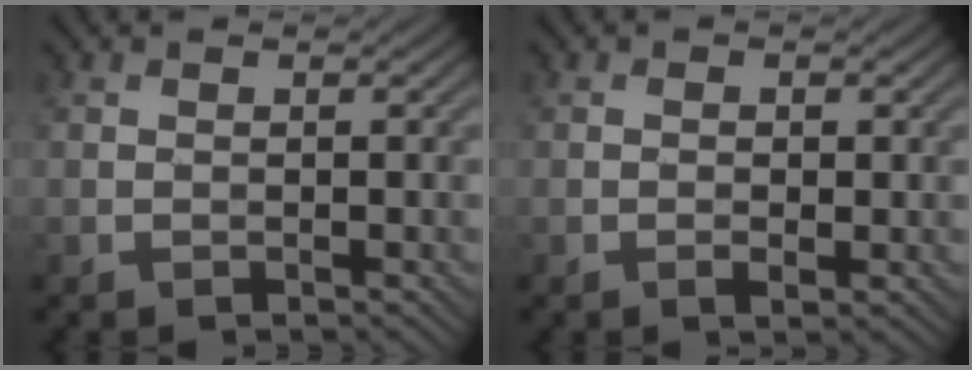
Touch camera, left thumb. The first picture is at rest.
{"total": 1.6, "force": [-0.3, 0.7, 1.4], "torque": [-0.024, 0.000, -0.004]}